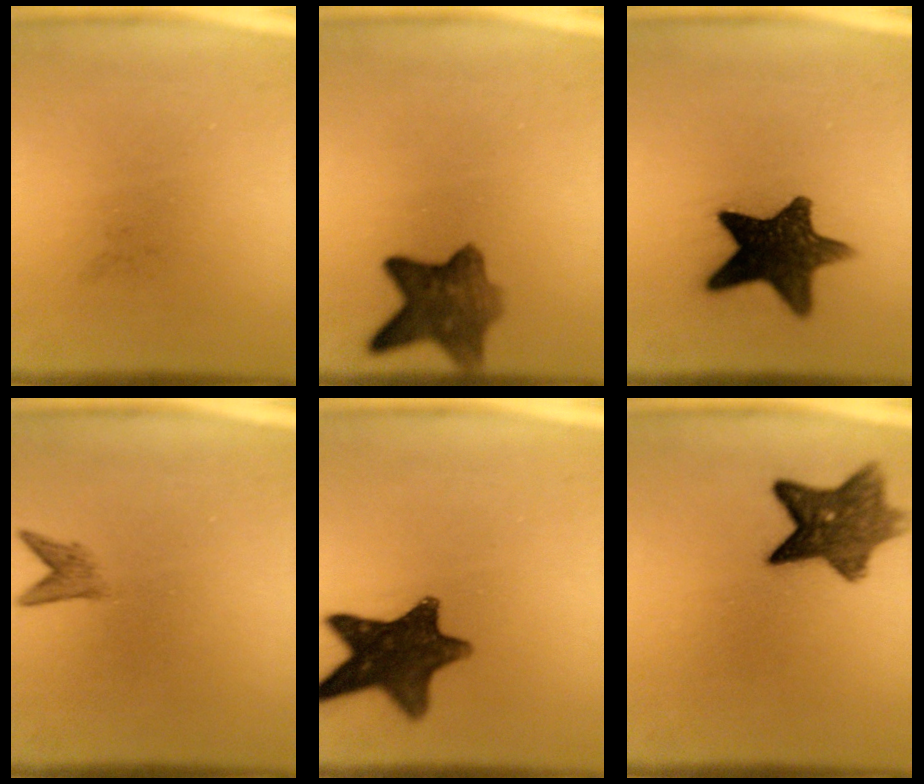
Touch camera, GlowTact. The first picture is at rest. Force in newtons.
{"total": 7.4}
{"total": 13.8}
{"total": 1.8}
{"total": 12.4}
{"total": 8.9}